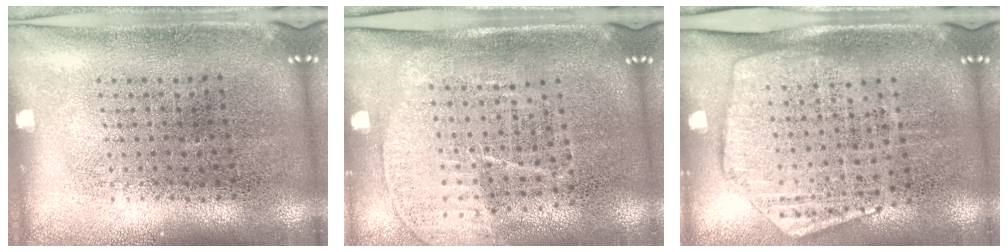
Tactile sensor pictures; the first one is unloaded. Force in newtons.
{"total": 1.5, "press": 1.3, "slide": 0.8}
{"total": 1.8, "press": 1.5, "slide": 1.0}